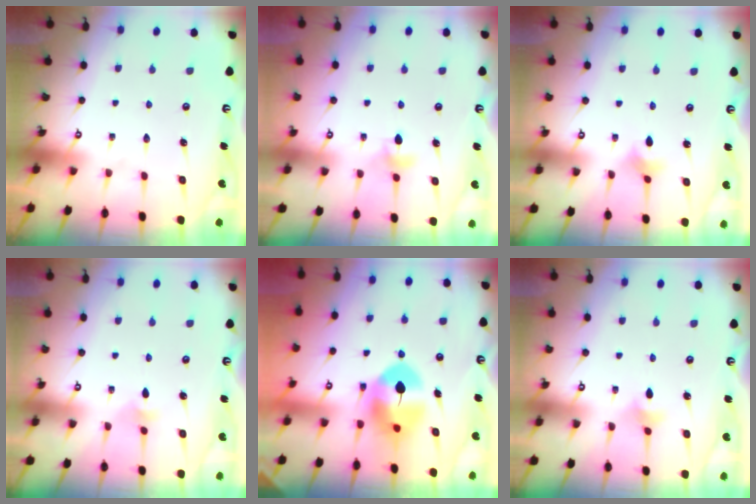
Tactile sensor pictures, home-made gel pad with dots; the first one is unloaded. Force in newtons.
{"total": 4.1, "press": 4.0, "slide": 0.9}
{"total": 2.9, "press": 2.9, "slide": 0.5}
{"total": 3.2, "press": 3.1, "slide": 0.8}
{"total": 9.8, "press": 9.7, "slide": 1.3}
{"total": 3.4, "press": 3.3, "slide": 0.8}